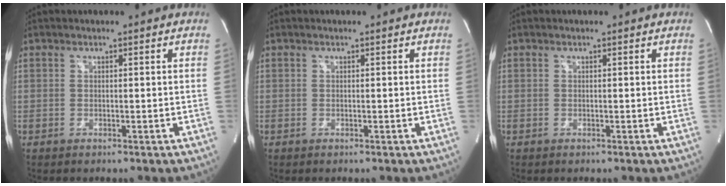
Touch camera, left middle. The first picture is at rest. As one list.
[{"total": 0.0}, {"total": 0.0}]